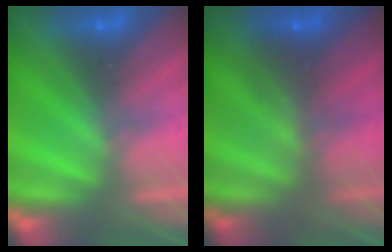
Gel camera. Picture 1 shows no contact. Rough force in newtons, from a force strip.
{"total": 2.1}